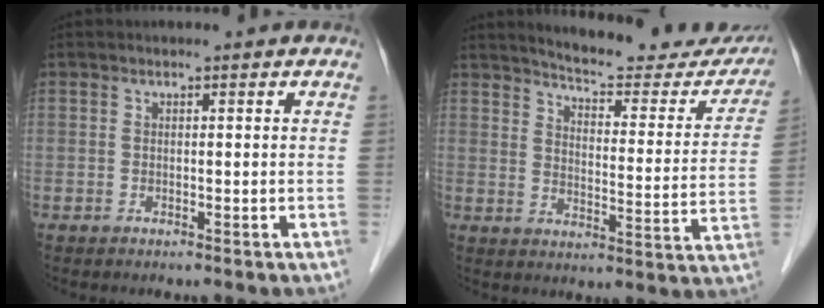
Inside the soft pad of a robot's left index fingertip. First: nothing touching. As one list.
[{"total": 20.6, "force": [19.1, 3.9, 6.5], "torque": [-0.076, -0.065, 0.226]}]